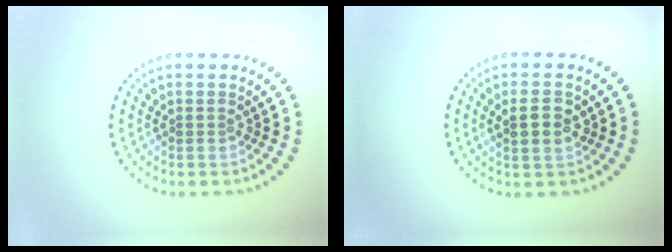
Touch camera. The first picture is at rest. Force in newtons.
{"total": 2.8, "press": 2.8, "slide": 0.5}